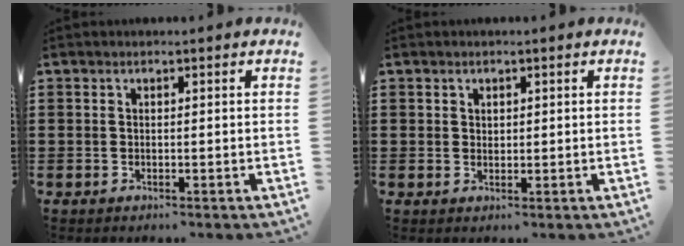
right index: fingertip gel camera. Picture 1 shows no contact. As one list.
[{"total": 1.1, "force": [0.8, 0.8, 0.1], "torque": [-0.003, 0.005, 0.014]}]